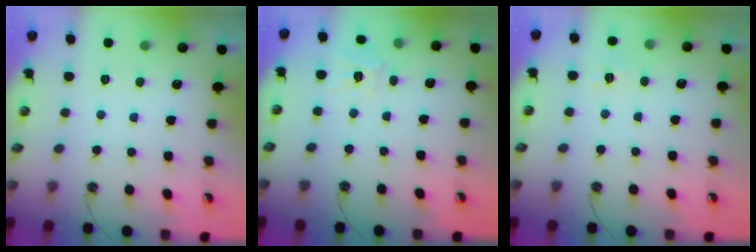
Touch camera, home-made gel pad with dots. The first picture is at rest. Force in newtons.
{"total": 9.5, "press": 9.4, "slide": 0.9}
{"total": 6.0, "press": 5.9, "slide": 0.6}